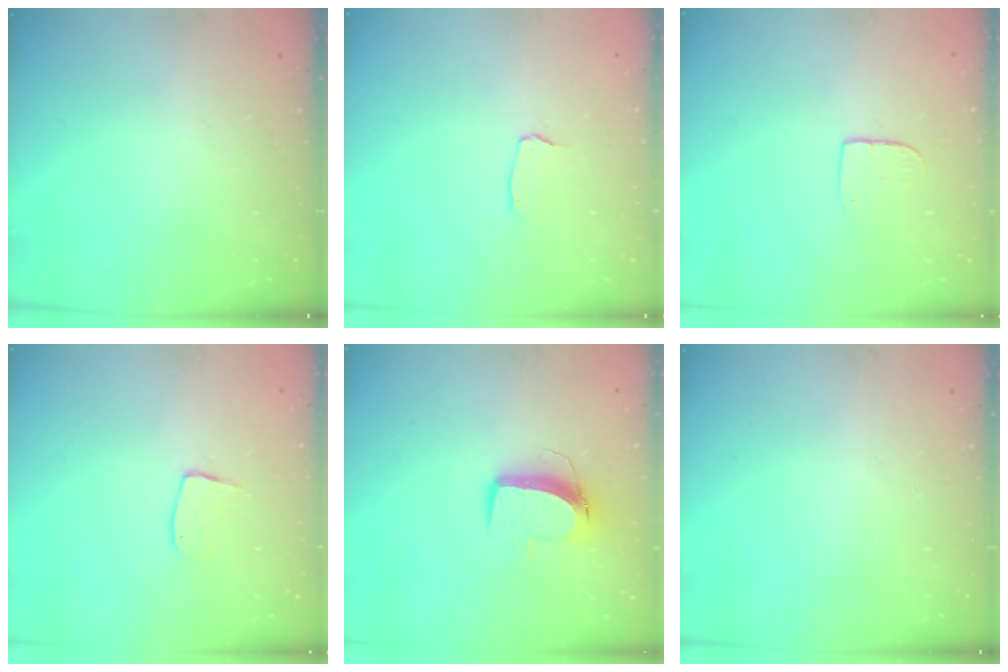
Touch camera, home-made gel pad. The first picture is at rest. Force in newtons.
{"total": 2.9, "press": 2.9, "slide": 0.2}
{"total": 5.0, "press": 5.0, "slide": 0.4}
{"total": 7.4, "press": 7.4, "slide": 0.4}
{"total": 9.9, "press": 9.9, "slide": 0.8}
{"total": 0.0}